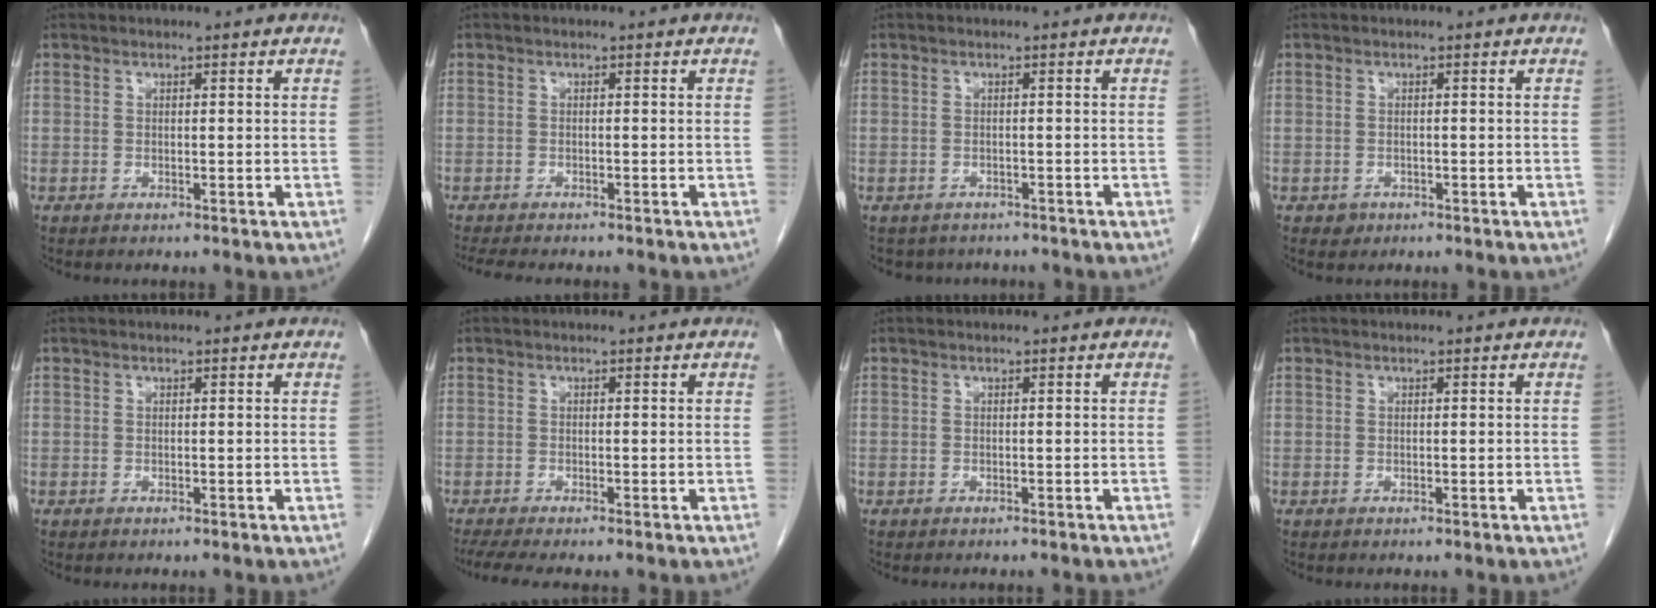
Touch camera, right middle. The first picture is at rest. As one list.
[{"total": 5.6, "force": [-4.8, 1.1, 2.7], "torque": [-0.038, -0.011, -0.070]}, {"total": 4.6, "force": [-3.9, 2.3, 0.3], "torque": [-0.001, 0.004, -0.048]}, {"total": 1.1, "force": [-0.6, 0.9, 0.2], "torque": [-0.001, 0.003, -0.007]}, {"total": 0.0}, {"total": 3.9, "force": [-3.2, 0.0, 2.3], "torque": [-0.040, -0.011, -0.057]}, {"total": 2.5, "force": [-2.3, 0.4, 0.9], "torque": [-0.015, -0.002, -0.026]}, {"total": 0.0}]